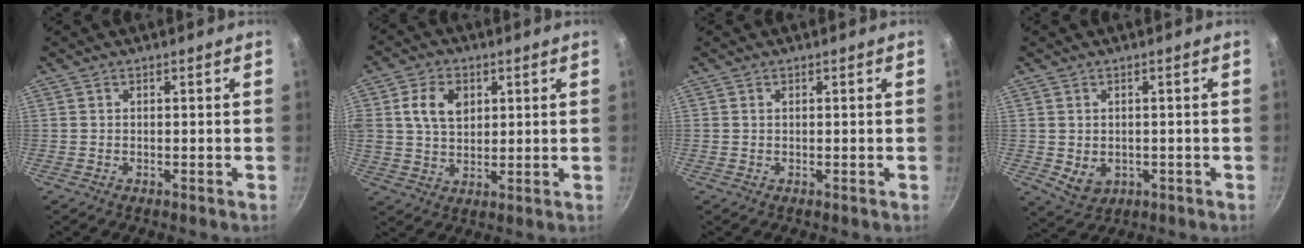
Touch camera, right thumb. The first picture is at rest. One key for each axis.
{"total": 8.7, "fx": 2.6, "fy": 6.2, "fz": 5.6, "tx": -0.088, "ty": -0.002, "tz": 0.045}
{"total": 0.5, "fx": 0.2, "fy": 0.4, "fz": 0.3, "tx": -0.005, "ty": 0.001, "tz": 0.003}
{"total": 4.5, "fx": -0.4, "fy": 3.6, "fz": 2.7, "tx": -0.037, "ty": -0.008, "tz": 0.005}